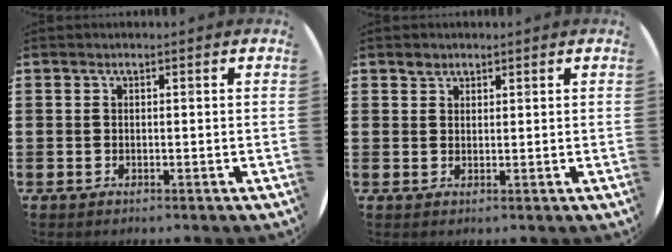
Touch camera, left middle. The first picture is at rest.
{"total": 1.4, "force": [1.2, 0.7, 0.0], "torque": [0.007, -0.001, 0.022]}